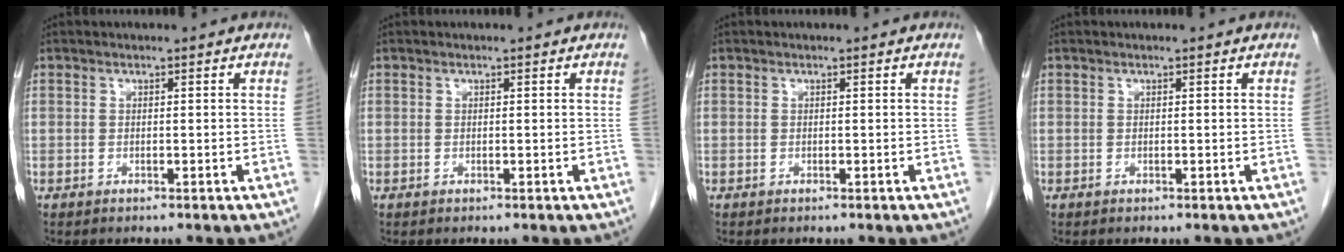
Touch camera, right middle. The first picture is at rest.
{"total": 0.0}
{"total": 0.0}
{"total": 0.0}